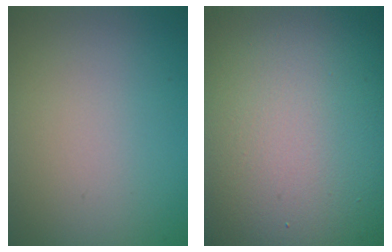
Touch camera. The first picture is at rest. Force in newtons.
{"total": 20.2, "press": 20.2, "slide": 0.8}